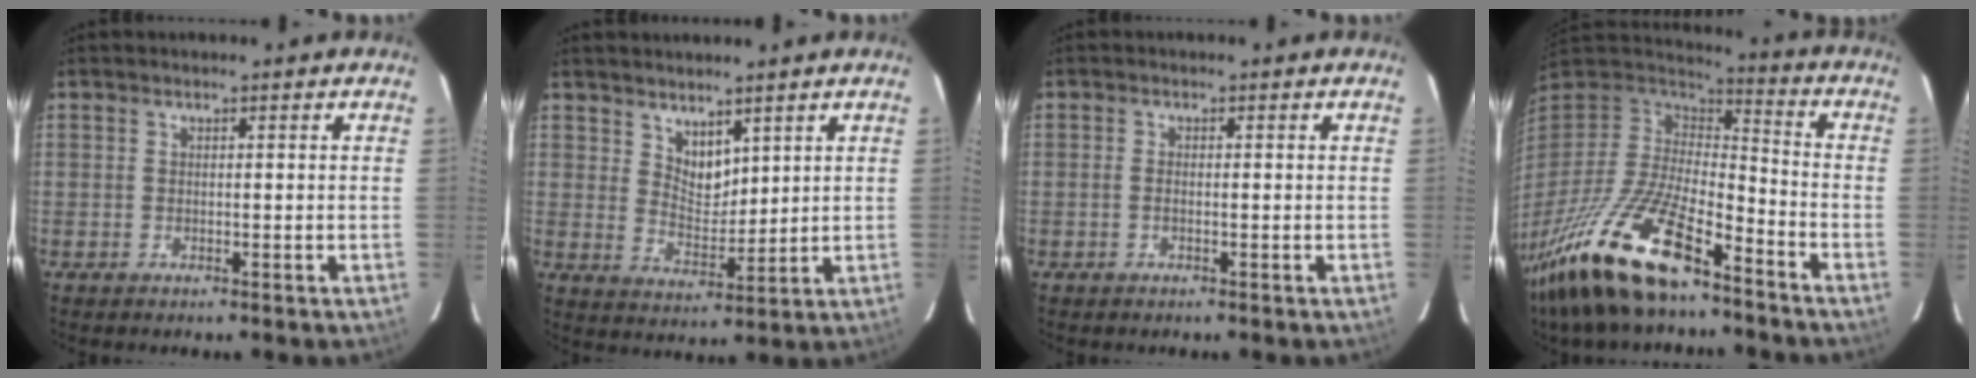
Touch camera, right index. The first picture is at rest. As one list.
[{"total": 5.4, "force": [3.9, 2.9, 2.3], "torque": [-0.029, -0.003, 0.076]}, {"total": 0.9, "force": [-0.2, 0.5, 0.7], "torque": [-0.016, 0.001, -0.006]}, {"total": 24.5, "force": [-17.0, 7.7, 15.9], "torque": [-0.323, -0.047, -0.302]}]